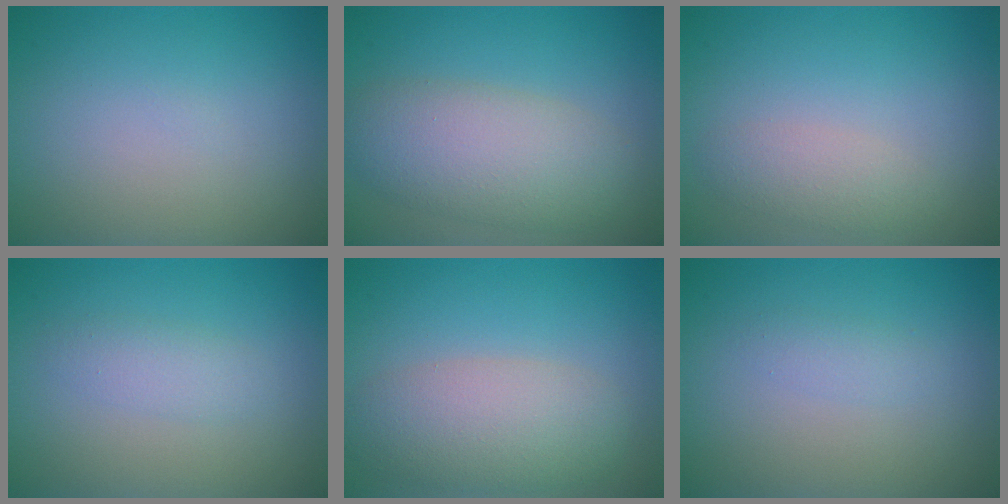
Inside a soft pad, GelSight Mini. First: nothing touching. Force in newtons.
{"total": 6.3, "press": 6.3, "slide": 0.5}
{"total": 2.1, "press": 2.0, "slide": 0.1}
{"total": 1.7, "press": 1.7, "slide": 0.0}
{"total": 5.3, "press": 5.3, "slide": 0.2}
{"total": 1.0, "press": 1.0, "slide": 0.1}